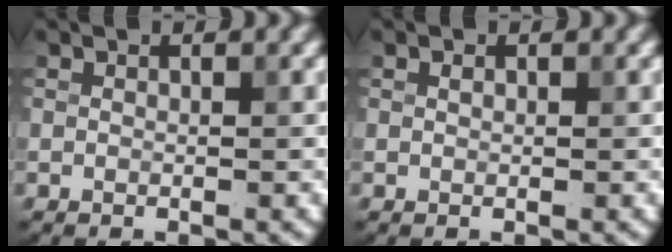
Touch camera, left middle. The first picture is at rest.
{"total": 0.5, "force": [0.3, 0.3, 0.3], "torque": [-0.004, 0.004, 0.001]}